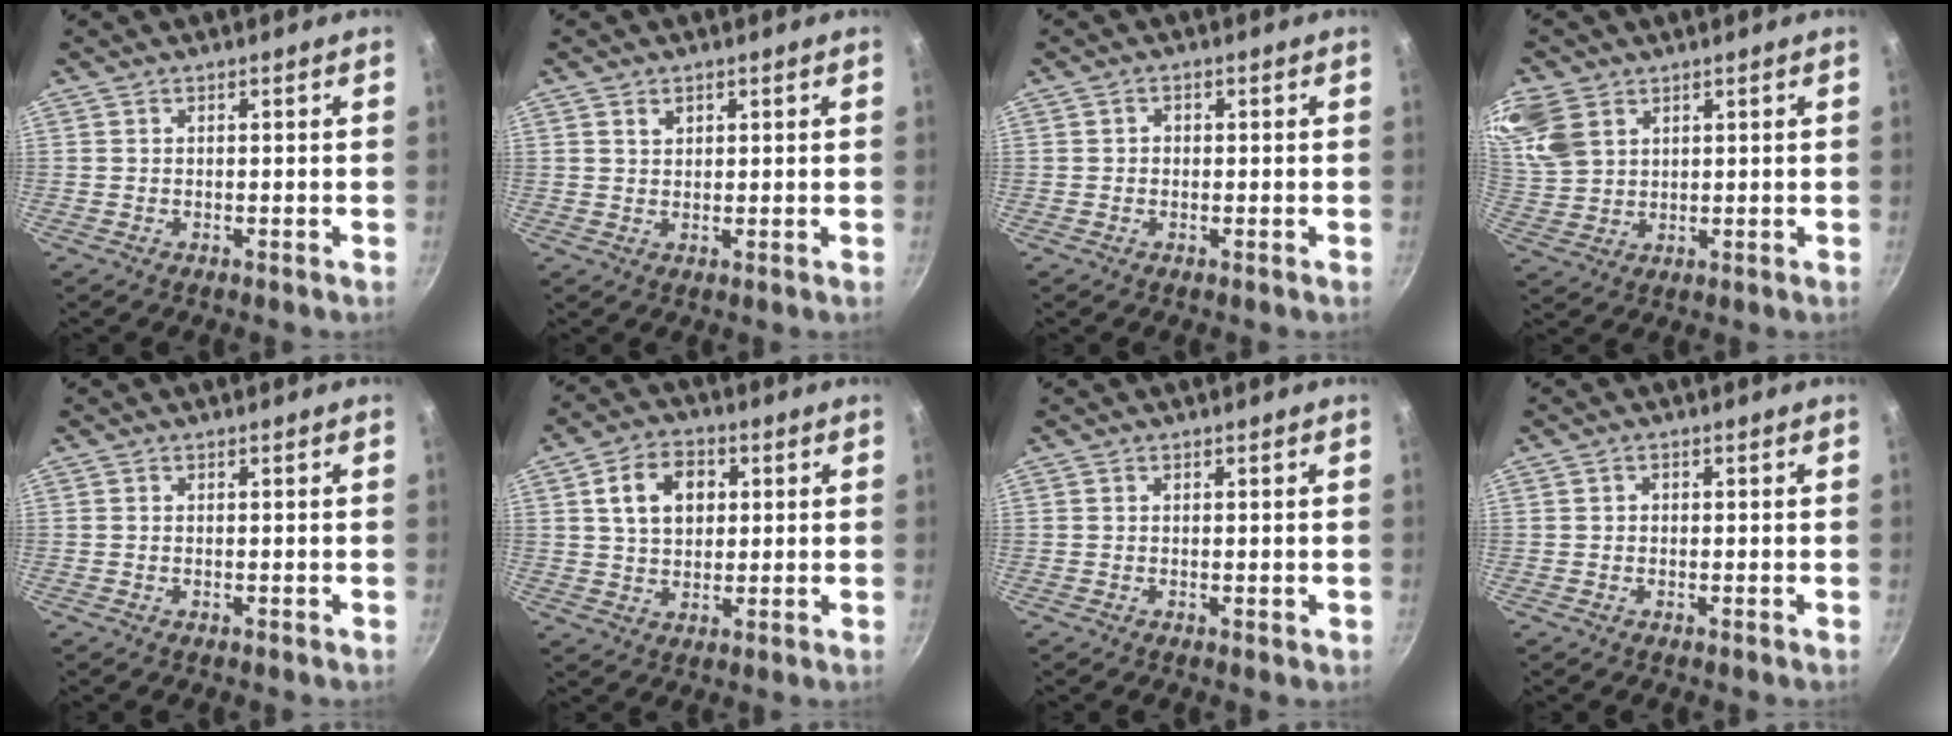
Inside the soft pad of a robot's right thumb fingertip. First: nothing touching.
{"total": 2.1, "force": [1.0, 1.5, 1.0], "torque": [-0.008, 0.000, 0.018]}
{"total": 1.3, "force": [0.0, 1.2, 0.6], "torque": [-0.008, 0.003, -0.002]}
{"total": 11.0, "force": [5.2, 7.7, 5.8], "torque": [-0.118, -0.006, 0.113]}
{"total": 0.0}
{"total": 9.7, "force": [2.5, 7.0, 6.3], "torque": [-0.085, 0.007, 0.038]}
{"total": 0.7, "force": [0.0, 0.3, 0.7], "torque": [-0.008, 0.000, -0.001]}
{"total": 1.1, "force": [0.0, 0.9, 0.5], "torque": [-0.007, 0.004, 0.000]}